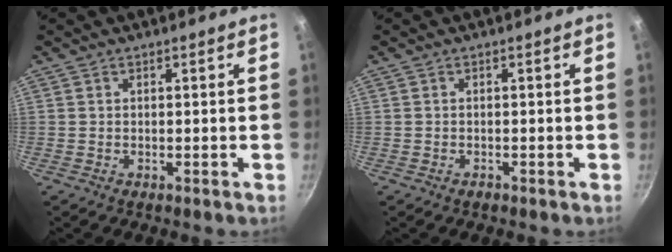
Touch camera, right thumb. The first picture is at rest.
{"total": 0.5, "force": [-0.4, 0.2, 0.2], "torque": [-0.003, 0.001, -0.009]}